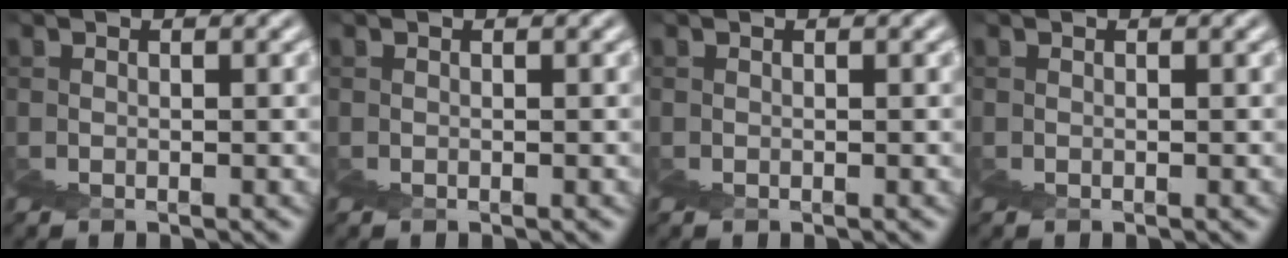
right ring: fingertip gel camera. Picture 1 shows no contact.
{"total": 0.0}
{"total": 0.0}
{"total": 0.0}